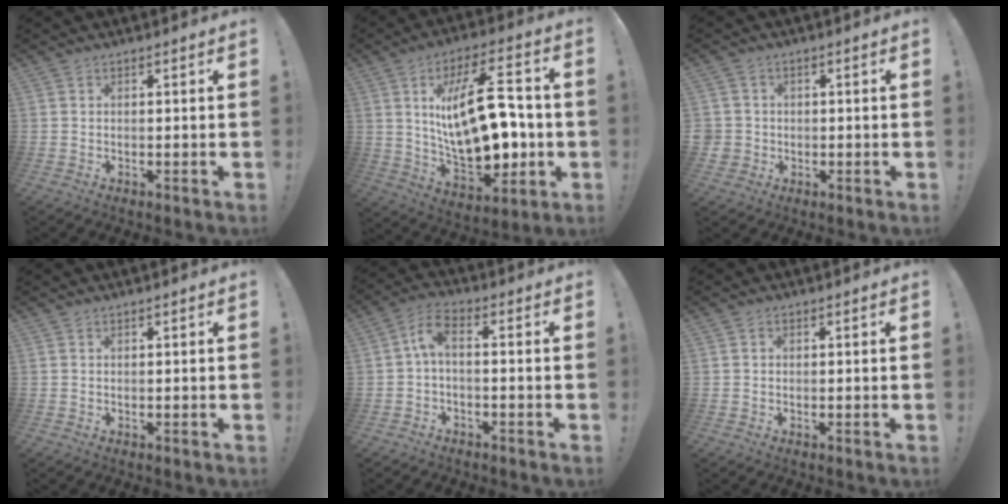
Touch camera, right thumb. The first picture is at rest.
{"total": 25.2, "force": [1.0, 12.4, 21.9], "torque": [-0.376, -0.006, 0.017]}
{"total": 3.6, "force": [-0.3, 3.5, 0.9], "torque": [-0.014, 0.006, -0.003]}
{"total": 0.0}
{"total": 5.9, "force": [-0.3, 2.0, 5.5], "torque": [-0.115, 0.001, -0.008]}
{"total": 0.6, "force": [0.1, 0.6, 0.1], "torque": [-0.008, 0.005, 0.003]}